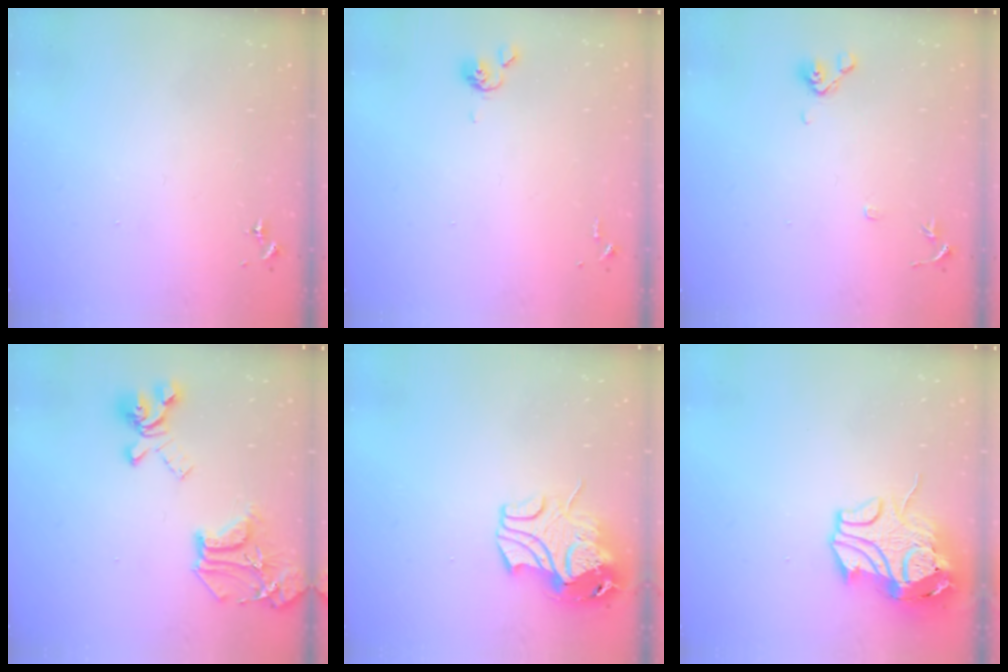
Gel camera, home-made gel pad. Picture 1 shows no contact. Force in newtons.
{"total": 4.6, "press": 4.5, "slide": 0.5}
{"total": 8.9, "press": 8.7, "slide": 1.9}
{"total": 20.8, "press": 20.7, "slide": 1.6}
{"total": 12.1, "press": 12.0, "slide": 1.8}
{"total": 12.8, "press": 12.7, "slide": 1.8}